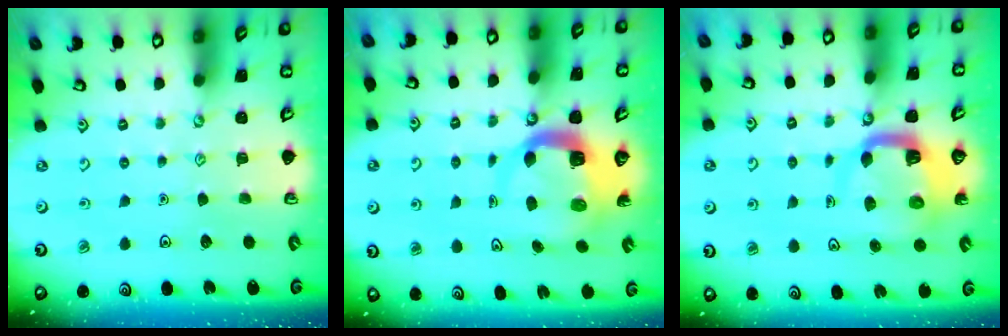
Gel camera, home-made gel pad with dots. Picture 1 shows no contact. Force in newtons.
{"total": 7.2, "press": 7.1, "slide": 1.1}
{"total": 7.6, "press": 7.5, "slide": 1.0}